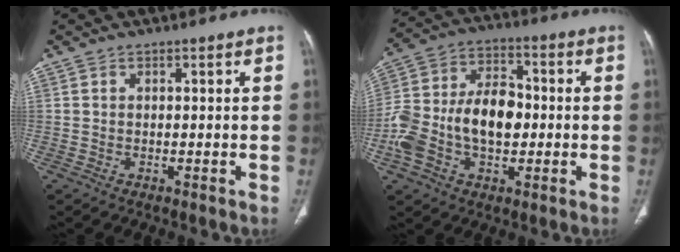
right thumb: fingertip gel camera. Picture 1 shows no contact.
{"total": 17.4, "force": [-2.3, 10.9, 13.4], "torque": [-0.253, 0.038, -0.042]}